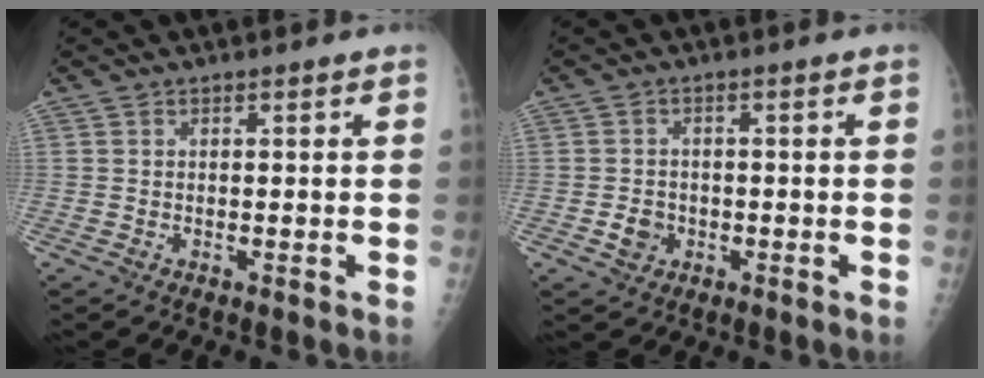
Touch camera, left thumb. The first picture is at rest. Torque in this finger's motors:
{"motor_torque": [0.35, -0.24, 0.34, 0.14, 0.04]}